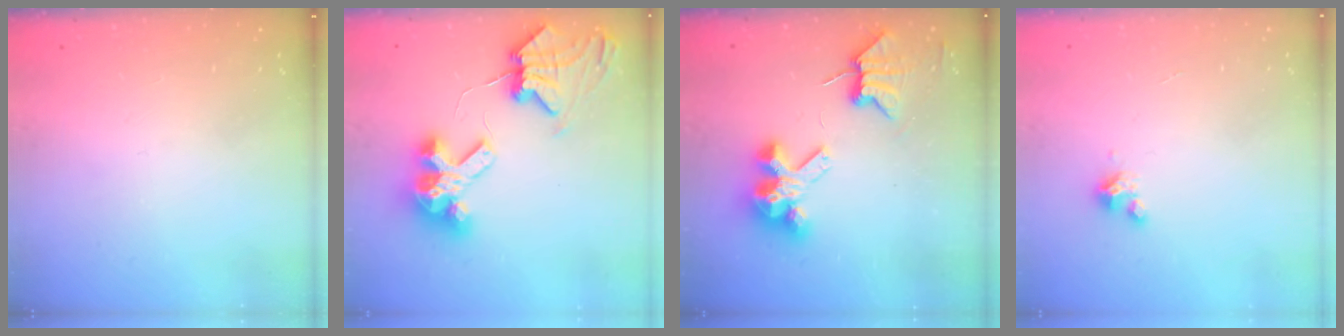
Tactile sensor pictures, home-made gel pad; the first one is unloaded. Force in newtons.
{"total": 10.4, "press": 10.4, "slide": 1.4}
{"total": 7.7, "press": 7.7, "slide": 1.0}
{"total": 3.5, "press": 3.5, "slide": 0.3}